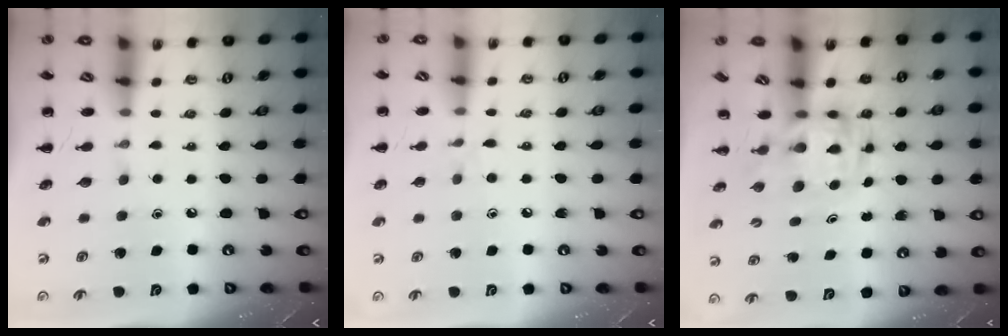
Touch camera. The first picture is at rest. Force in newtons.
{"total": 4.7, "press": 4.4, "slide": 1.8}
{"total": 3.0, "press": 2.9, "slide": 0.6}